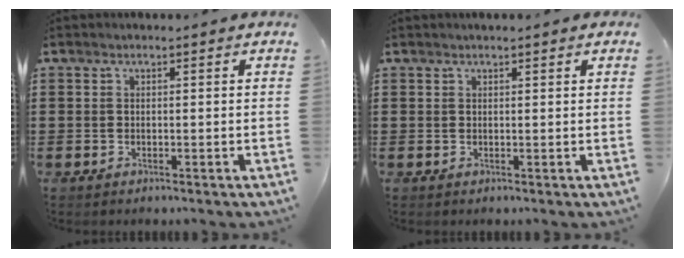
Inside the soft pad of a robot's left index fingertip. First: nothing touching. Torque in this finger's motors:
{"motor_torque": [0.40, 0.49, 0.48, 0.07]}